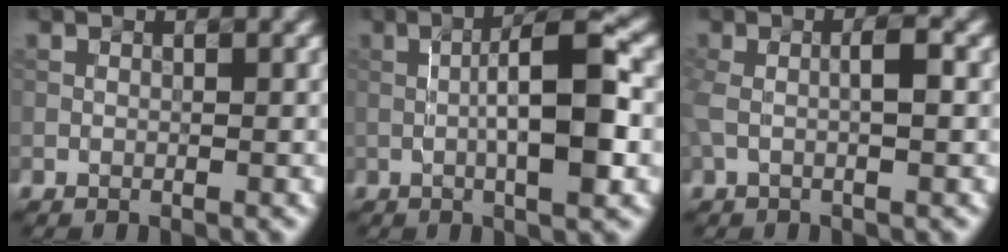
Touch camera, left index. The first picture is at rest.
{"total": 7.8, "force": [-0.2, 1.7, 7.6], "torque": [-0.116, 0.011, -0.007]}
{"total": 2.9, "force": [0.2, 0.6, 2.8], "torque": [-0.051, 0.006, 0.000]}